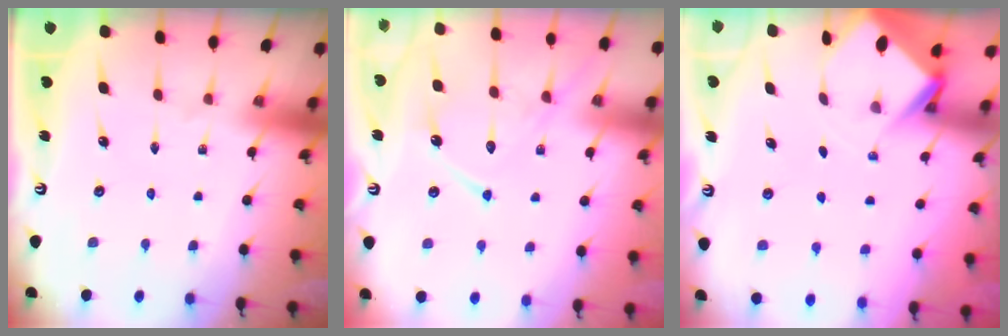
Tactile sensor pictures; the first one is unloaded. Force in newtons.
{"total": 12.5, "press": 12.5, "slide": 1.2}
{"total": 3.4, "press": 3.4, "slide": 0.2}